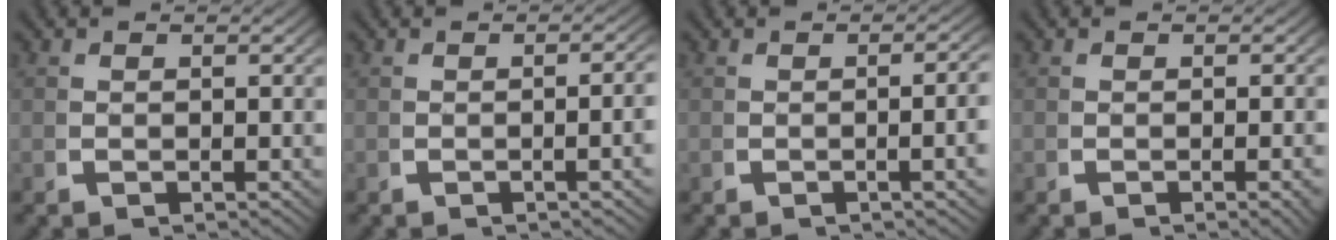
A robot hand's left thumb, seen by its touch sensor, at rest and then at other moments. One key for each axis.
{"total": 2.9, "fx": -0.5, "fy": 0.7, "fz": 2.8, "tx": -0.035, "ty": 0.005, "tz": -0.013}
{"total": 3.4, "fx": -0.5, "fy": 0.9, "fz": 3.2, "tx": -0.039, "ty": 0.006, "tz": -0.014}
{"total": 1.4, "fx": -0.5, "fy": 0.1, "fz": 1.3, "tx": -0.020, "ty": 0.002, "tz": -0.009}